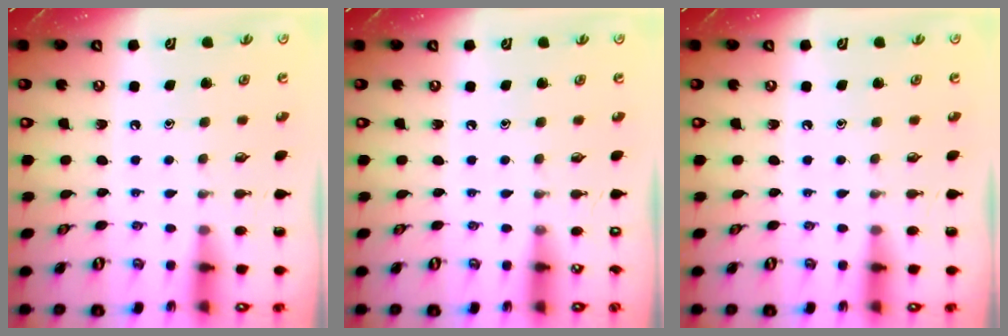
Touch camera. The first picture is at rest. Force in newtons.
{"total": 0.0}
{"total": 0.0}